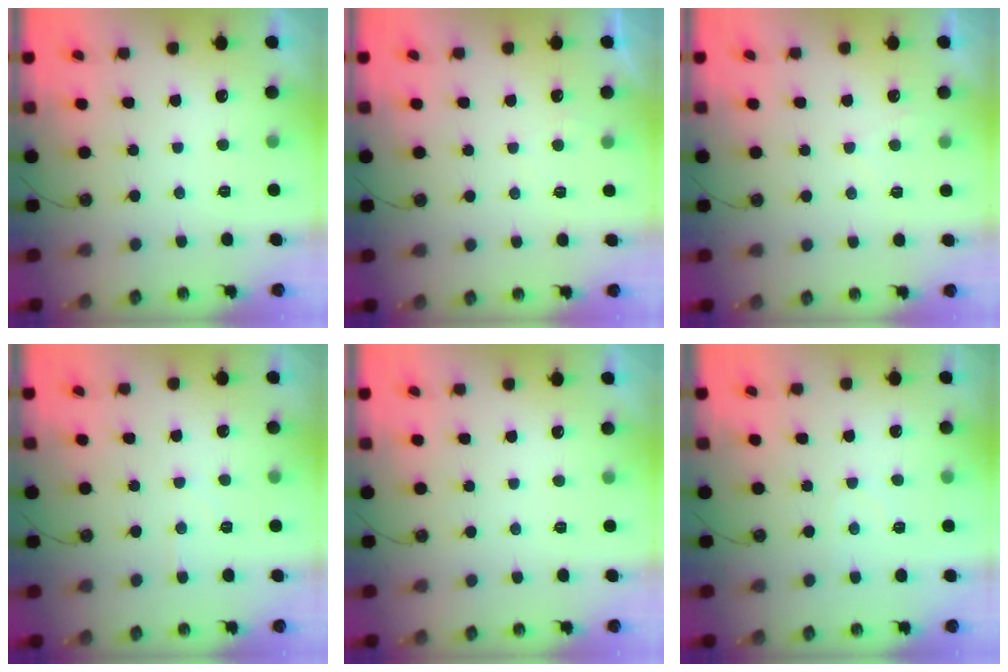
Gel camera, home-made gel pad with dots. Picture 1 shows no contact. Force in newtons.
{"total": 2.3, "press": 2.2, "slide": 0.3}
{"total": 3.8, "press": 3.7, "slide": 0.4}
{"total": 3.7, "press": 3.6, "slide": 0.5}
{"total": 0.0}
{"total": 3.3, "press": 3.3, "slide": 0.5}